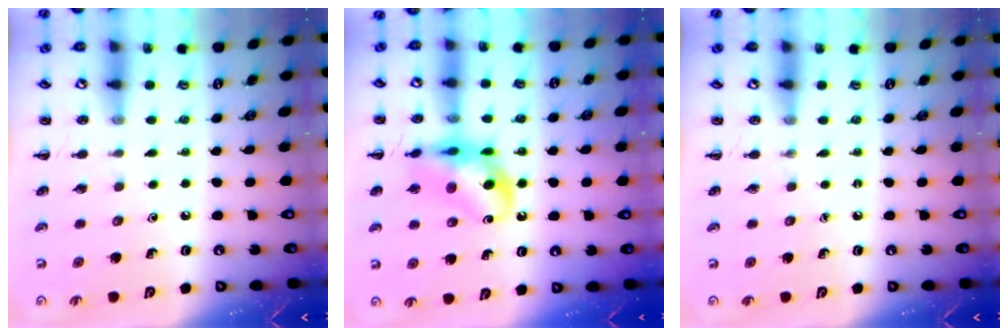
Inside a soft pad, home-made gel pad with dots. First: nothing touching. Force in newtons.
{"total": 13.2, "press": 12.9, "slide": 2.6}
{"total": 0.0}